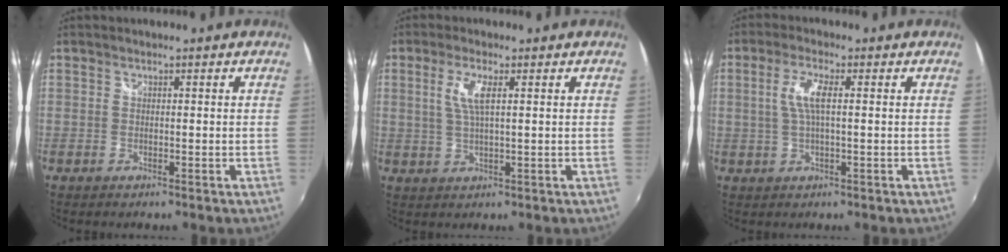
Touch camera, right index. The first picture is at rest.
{"total": 4.7, "force": [1.4, 0.9, 4.4], "torque": [-0.089, -0.001, 0.027]}
{"total": 5.1, "force": [0.7, 1.1, 4.9], "torque": [-0.096, 0.003, 0.015]}